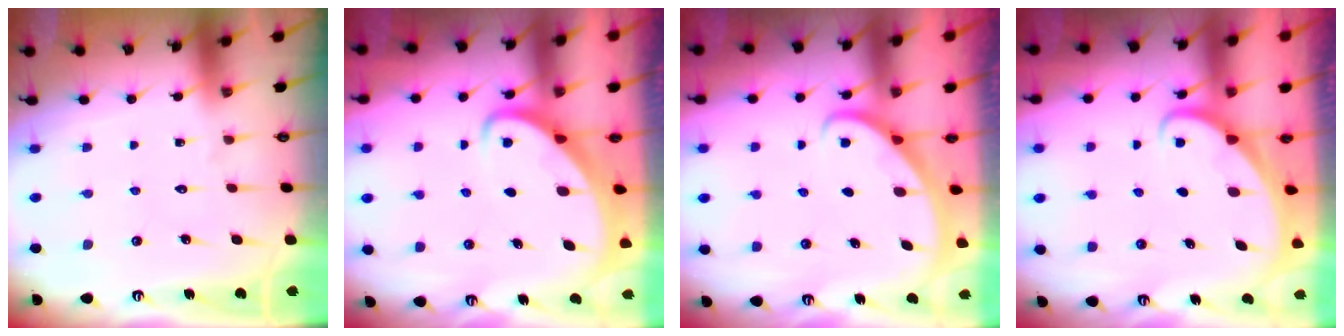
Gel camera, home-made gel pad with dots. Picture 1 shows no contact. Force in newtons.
{"total": 3.5, "press": 3.5, "slide": 0.4}
{"total": 2.7, "press": 2.7, "slide": 0.1}
{"total": 1.9, "press": 1.9, "slide": 0.1}